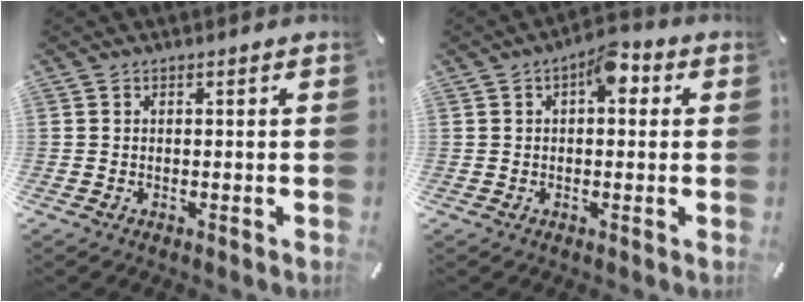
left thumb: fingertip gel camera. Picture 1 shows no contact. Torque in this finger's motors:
{"motor_torque": [0.76, 1.08, 0.56, -0.39, 0.21]}